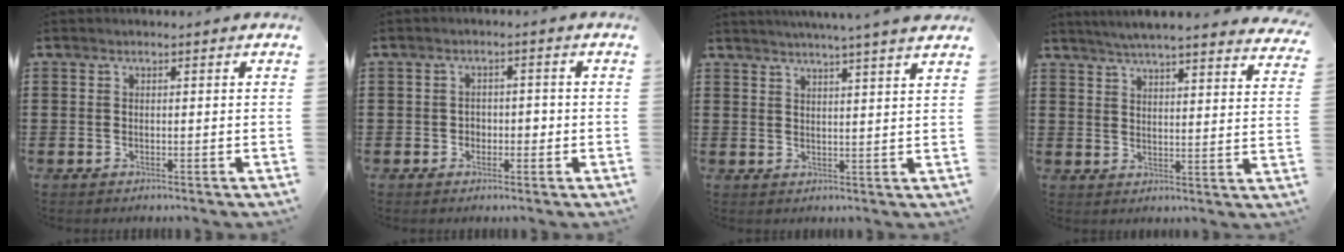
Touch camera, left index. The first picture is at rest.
{"total": 1.9, "force": [-0.7, 1.6, 0.9], "torque": [-0.024, 0.004, -0.018]}
{"total": 3.6, "force": [3.2, -1.0, 1.2], "torque": [-0.032, -0.014, 0.056]}
{"total": 4.5, "force": [4.4, -0.4, 1.2], "torque": [-0.041, -0.024, 0.074]}